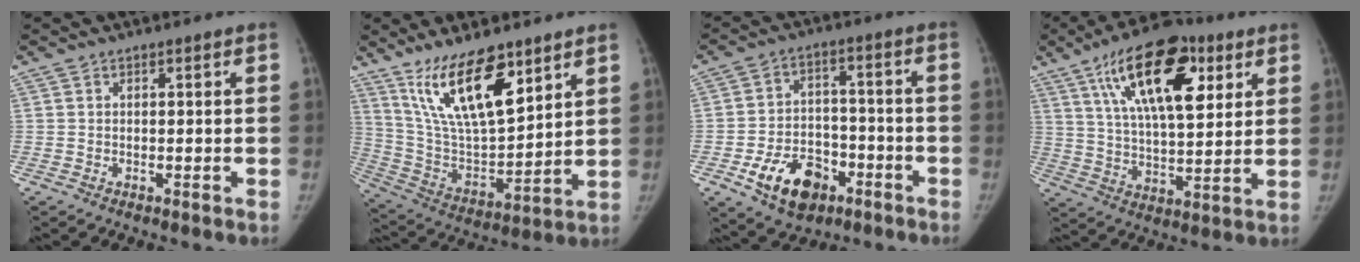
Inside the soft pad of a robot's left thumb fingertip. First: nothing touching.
{"total": 17.4, "force": [11.1, 5.9, 12.1], "torque": [-0.193, -0.059, 0.223]}
{"total": 12.8, "force": [-6.3, 8.4, 7.3], "torque": [-0.091, 0.036, -0.096]}
{"total": 20.6, "force": [9.2, 9.1, 16.0], "torque": [-0.236, -0.023, 0.155]}